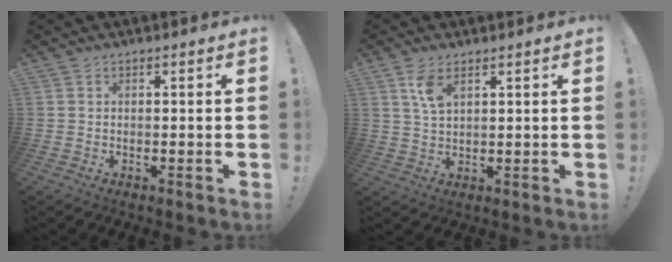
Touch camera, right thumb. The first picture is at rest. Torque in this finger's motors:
{"motor_torque": [0.00, 0.05, 0.29, -0.02, 0.00]}